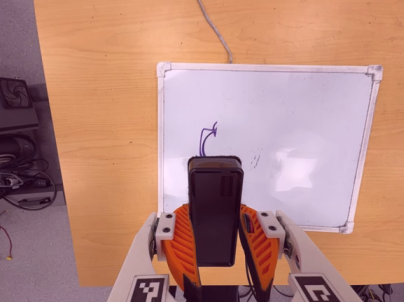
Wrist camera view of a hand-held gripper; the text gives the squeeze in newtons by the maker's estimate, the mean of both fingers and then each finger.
{"total": 6.4, "left": 5.4, "right": 7.4}